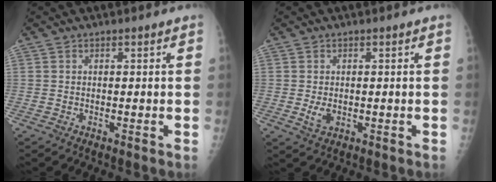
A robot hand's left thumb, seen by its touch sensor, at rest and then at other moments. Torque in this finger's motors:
{"motor_torque": [-0.08, 0.07, 0.07, 0.03, 0.01]}